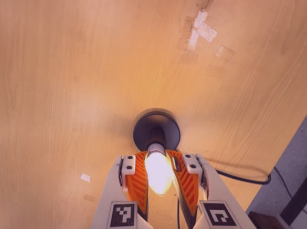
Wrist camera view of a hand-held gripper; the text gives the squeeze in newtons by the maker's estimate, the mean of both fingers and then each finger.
{"total": 25.4, "left": 24.1, "right": 26.7}